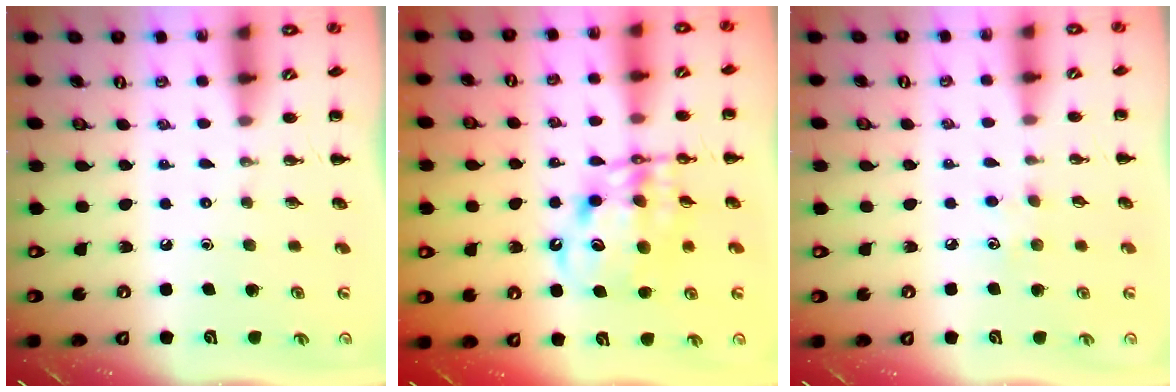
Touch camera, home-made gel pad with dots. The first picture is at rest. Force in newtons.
{"total": 11.3, "press": 10.9, "slide": 2.9}
{"total": 5.2, "press": 5.1, "slide": 1.1}